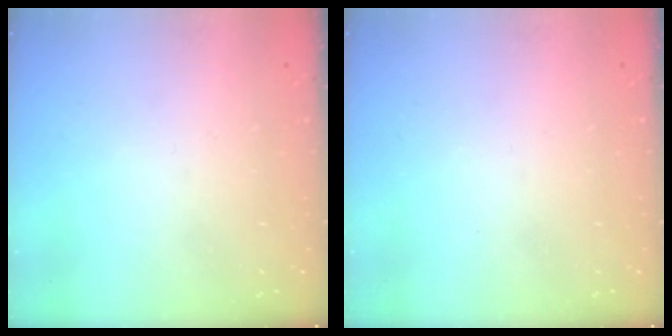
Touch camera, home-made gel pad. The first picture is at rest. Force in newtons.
{"total": 0.0}